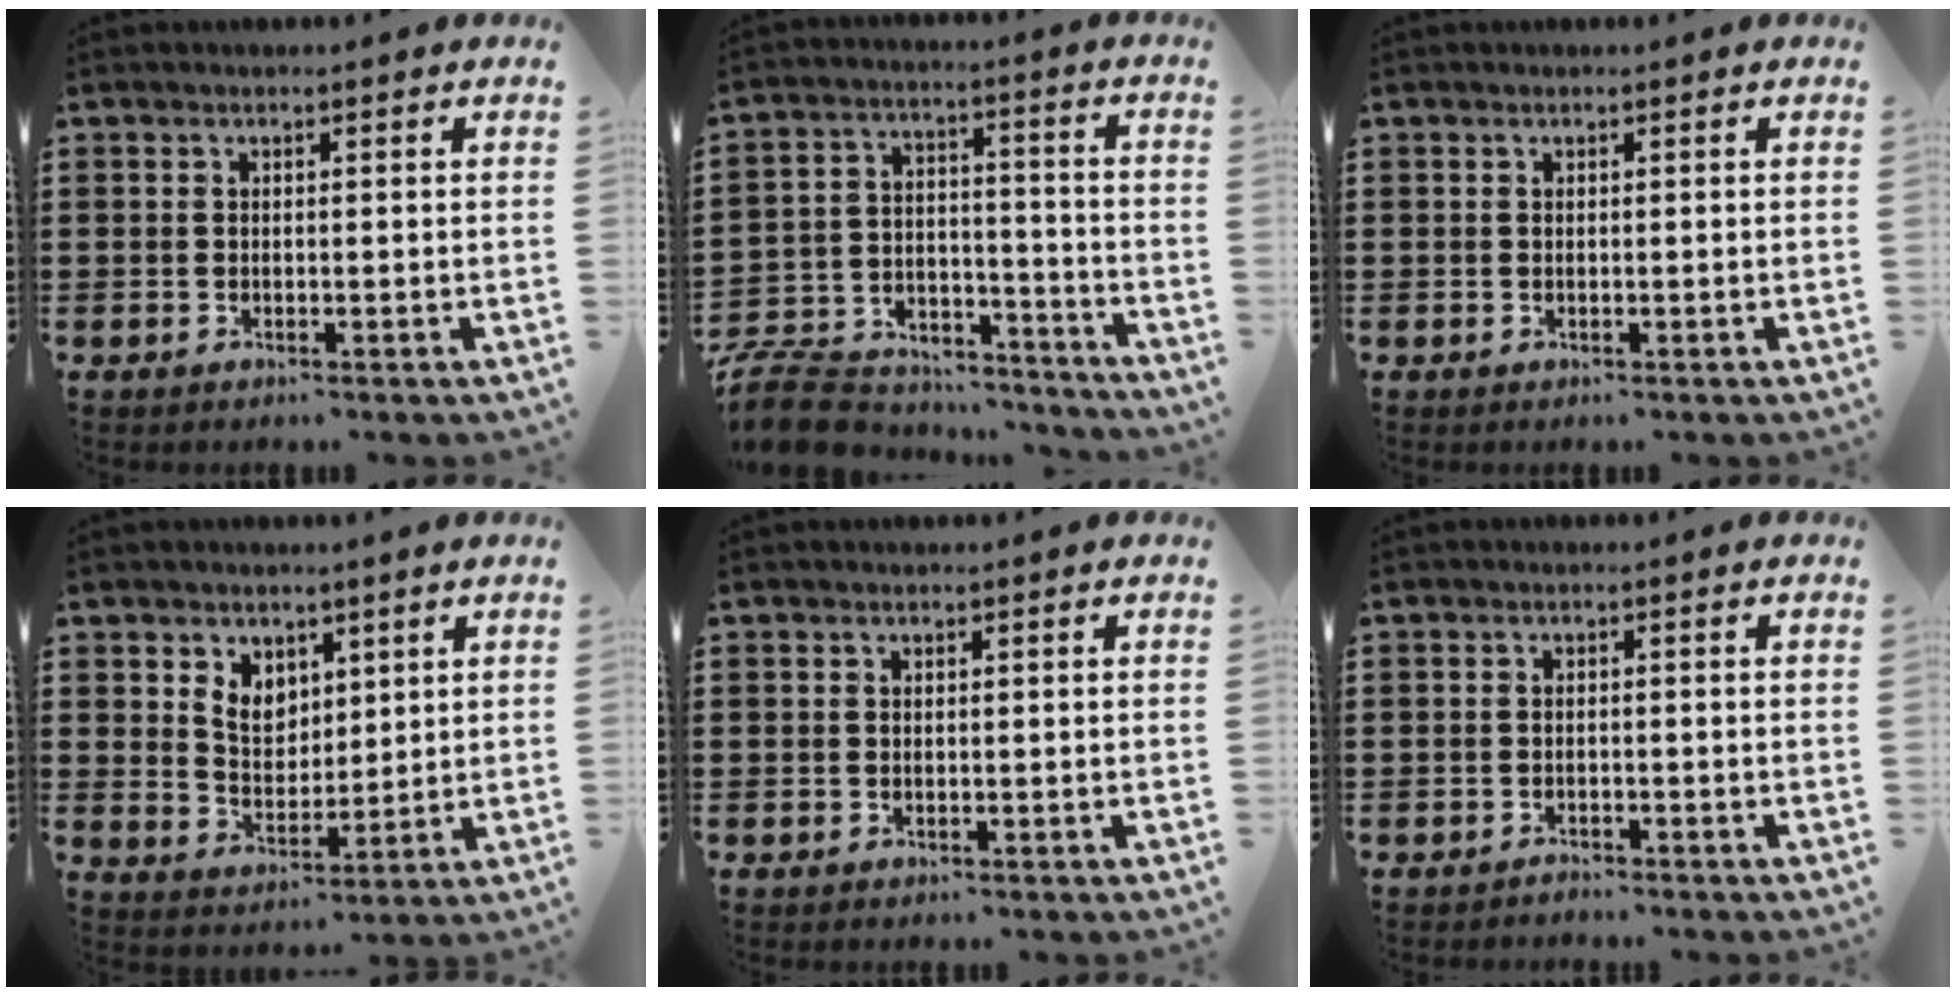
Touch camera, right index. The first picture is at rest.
{"total": 9.9, "force": [-9.2, 2.8, 2.3], "torque": [-0.053, 0.026, -0.181]}
{"total": 0.0}
{"total": 5.2, "force": [2.8, 3.9, 1.8], "torque": [-0.045, 0.007, 0.051]}
{"total": 0.0}
{"total": 1.0, "force": [-1.0, 0.1, 0.0], "torque": [-0.004, 0.002, -0.022]}